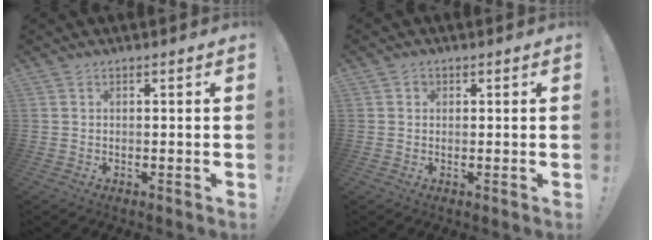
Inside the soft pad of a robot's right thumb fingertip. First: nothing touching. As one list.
[{"total": 1.2, "force": [0.3, 1.1, 0.4], "torque": [-0.002, 0.000, 0.004]}]